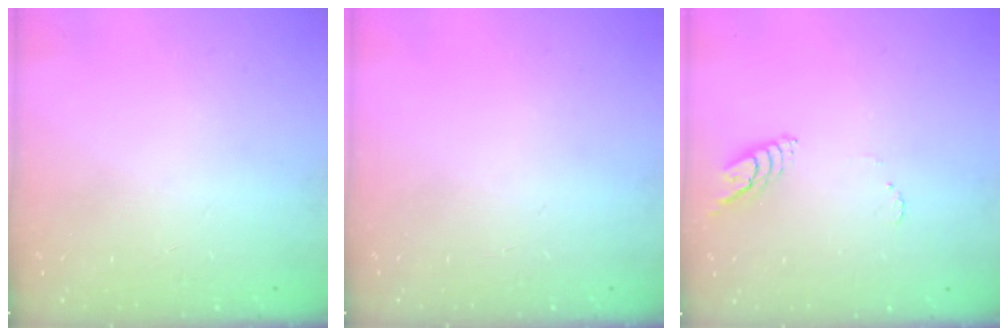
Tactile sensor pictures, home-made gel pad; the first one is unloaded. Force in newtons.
{"total": 2.4, "press": 2.4, "slide": 0.2}
{"total": 5.9, "press": 5.9, "slide": 0.3}